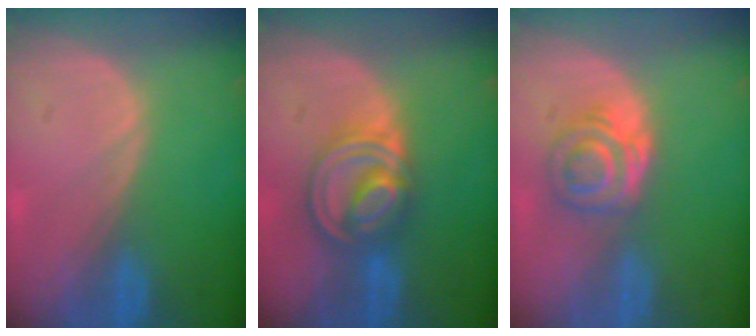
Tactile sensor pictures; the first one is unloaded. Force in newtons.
{"total": 8.3, "press": 7.1, "slide": 4.4}
{"total": 5.9, "press": 5.1, "slide": 2.9}